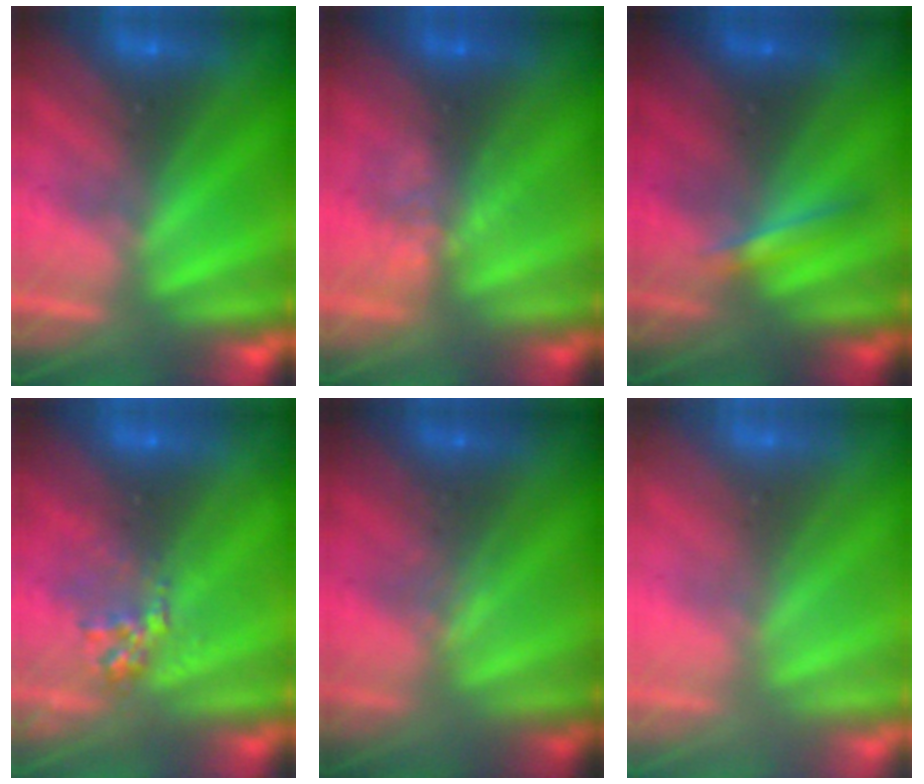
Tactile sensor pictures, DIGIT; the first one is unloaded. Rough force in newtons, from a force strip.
{"total": 3.8}
{"total": 1.6}
{"total": 2.6}
{"total": 2.5}
{"total": 3.0}